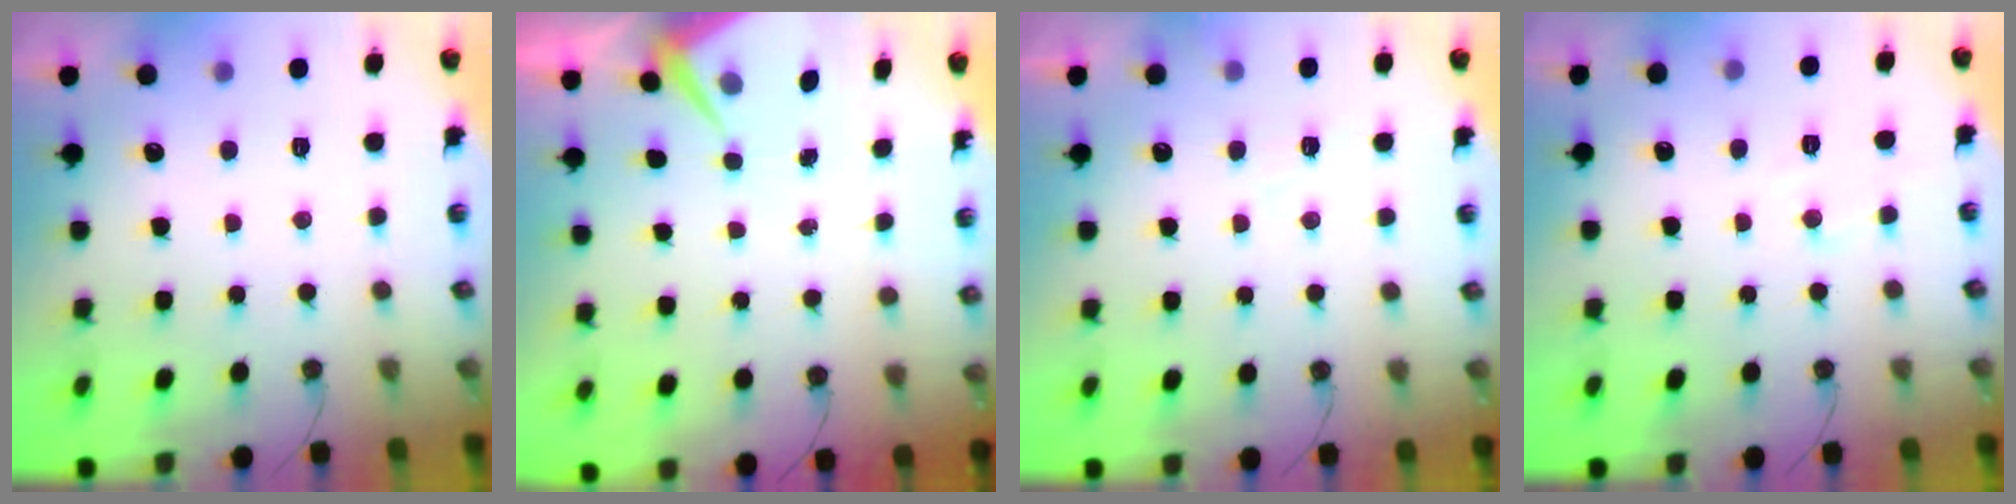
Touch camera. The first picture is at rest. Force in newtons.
{"total": 5.8, "press": 5.7, "slide": 0.7}
{"total": 4.8, "press": 4.8, "slide": 0.7}
{"total": 6.1, "press": 6.0, "slide": 1.0}